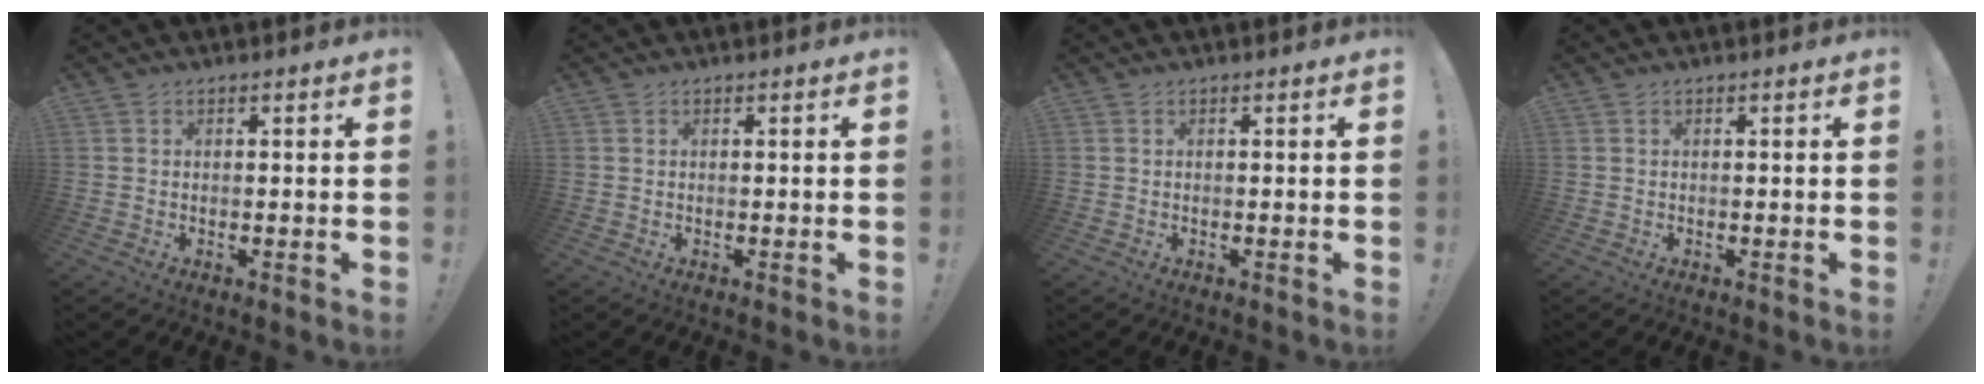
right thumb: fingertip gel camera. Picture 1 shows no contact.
{"total": 0.0}
{"total": 0.0}
{"total": 0.0}